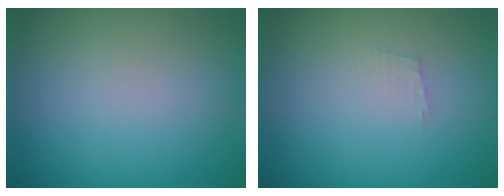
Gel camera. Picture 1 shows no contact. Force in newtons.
{"total": 0.7, "press": 0.7, "slide": 0.1}